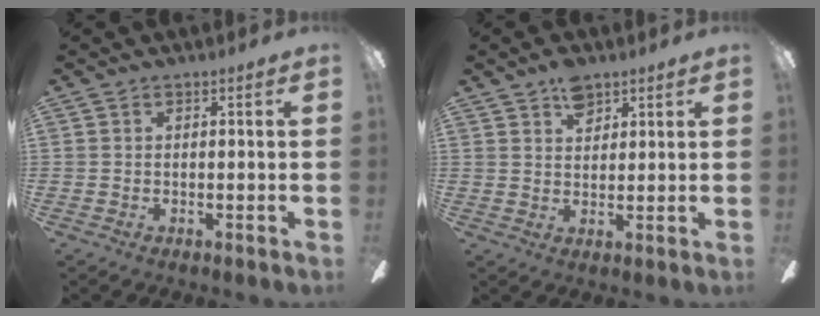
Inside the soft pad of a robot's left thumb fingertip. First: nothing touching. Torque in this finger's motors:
{"motor_torque": [0.94, 0.15, 0.92, -0.43, 0.02]}